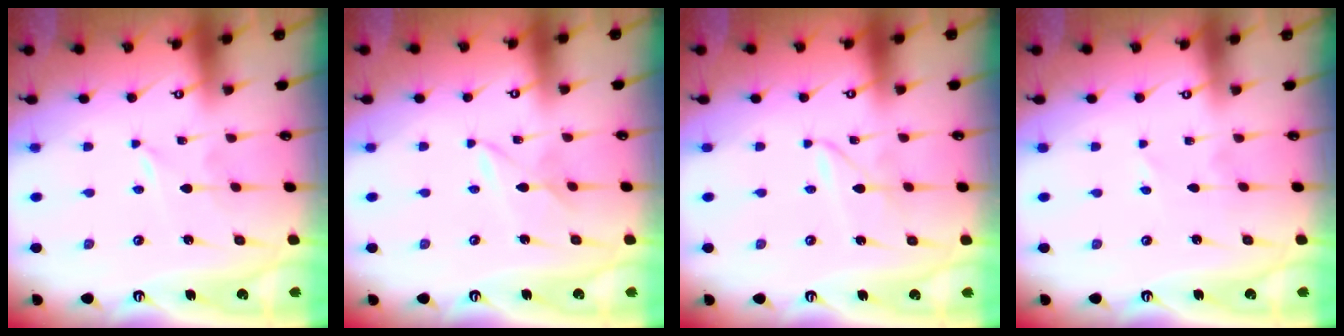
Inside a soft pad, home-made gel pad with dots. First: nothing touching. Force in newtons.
{"total": 2.4, "press": 2.4, "slide": 0.3}
{"total": 1.9, "press": 1.9, "slide": 0.2}
{"total": 1.7, "press": 1.6, "slide": 0.3}